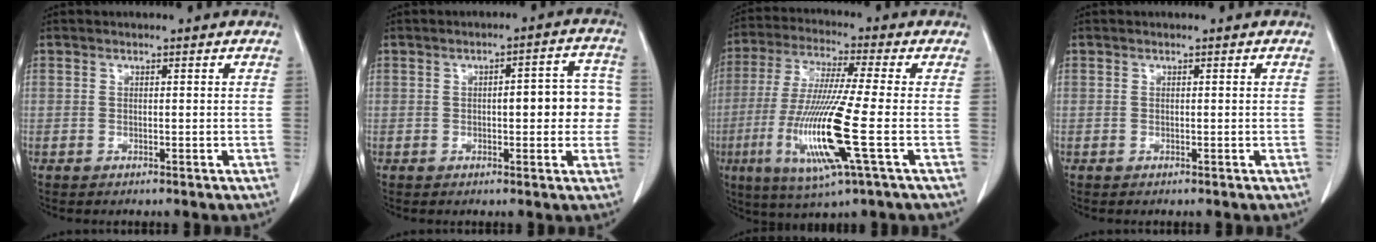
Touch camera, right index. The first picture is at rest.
{"total": 7.7, "force": [0.1, 2.6, 7.2], "torque": [-0.084, 0.025, 0.002]}
{"total": 15.3, "force": [-3.9, 0.0, 14.7], "torque": [-0.307, -0.024, -0.079]}
{"total": 0.0}